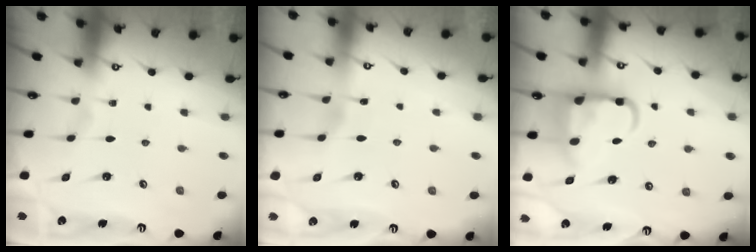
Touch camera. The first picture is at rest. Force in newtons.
{"total": 2.5, "press": 2.5, "slide": 0.2}
{"total": 10.7, "press": 10.6, "slide": 1.6}